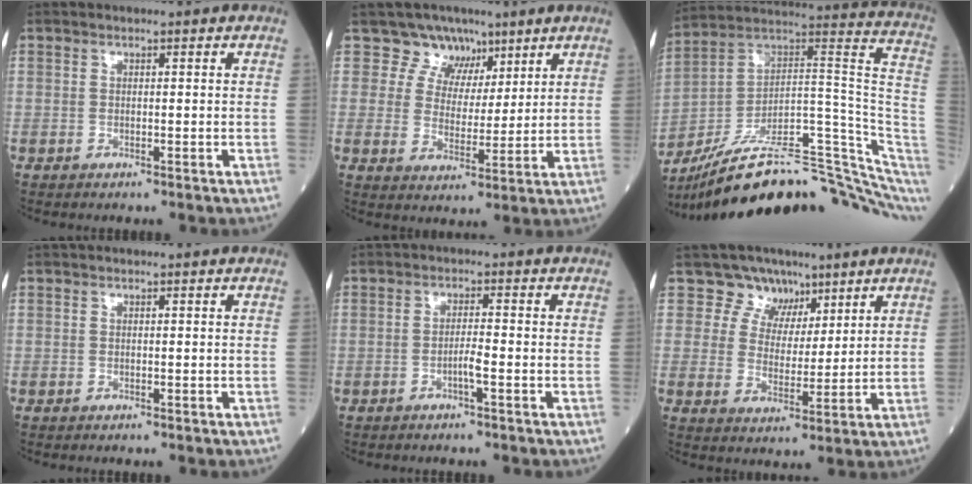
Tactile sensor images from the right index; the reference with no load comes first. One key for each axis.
{"total": 6.5, "fx": 4.4, "fy": 4.8, "fz": 0.0, "tx": 0.011, "ty": -0.003, "tz": 0.073}
{"total": 27.5, "fx": -20.4, "fy": 3.8, "fz": 18.0, "tx": -0.181, "ty": 0.046, "tz": -0.311}
{"total": 0.0}
{"total": 2.2, "fx": -1.0, "fy": -0.4, "fz": 1.9, "tx": -0.036, "ty": 0.000, "tz": -0.020}
{"total": 6.3, "fx": 4.3, "fy": 4.7, "fz": -0.1, "tx": 0.012, "ty": -0.004, "tz": 0.073}